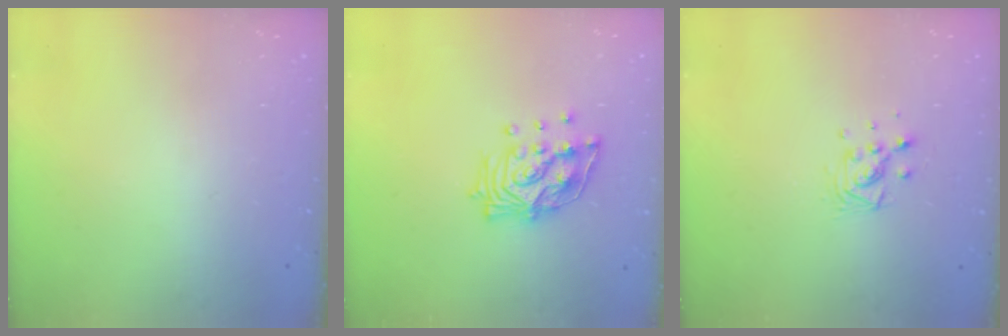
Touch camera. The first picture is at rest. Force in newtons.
{"total": 14.2, "press": 14.1, "slide": 1.9}
{"total": 7.7, "press": 7.3, "slide": 2.4}